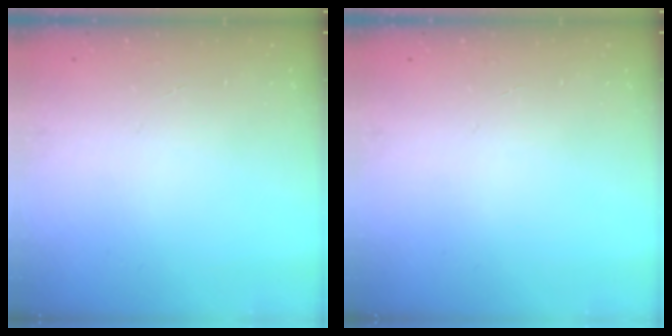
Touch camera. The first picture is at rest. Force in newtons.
{"total": 0.0}